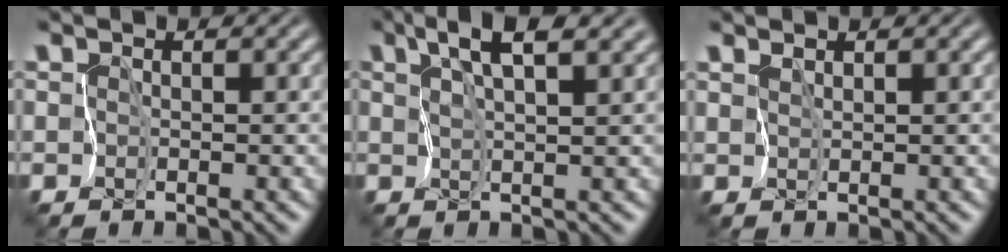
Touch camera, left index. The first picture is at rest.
{"total": 3.8, "force": [2.4, 0.5, 2.9], "torque": [-0.060, 0.005, 0.044]}
{"total": 0.9, "force": [0.9, -0.1, 0.1], "torque": [-0.005, -0.001, 0.020]}